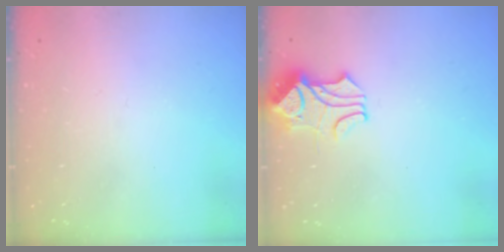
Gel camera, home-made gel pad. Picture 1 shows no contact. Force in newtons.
{"total": 1.6, "press": 1.2, "slide": 1.0}